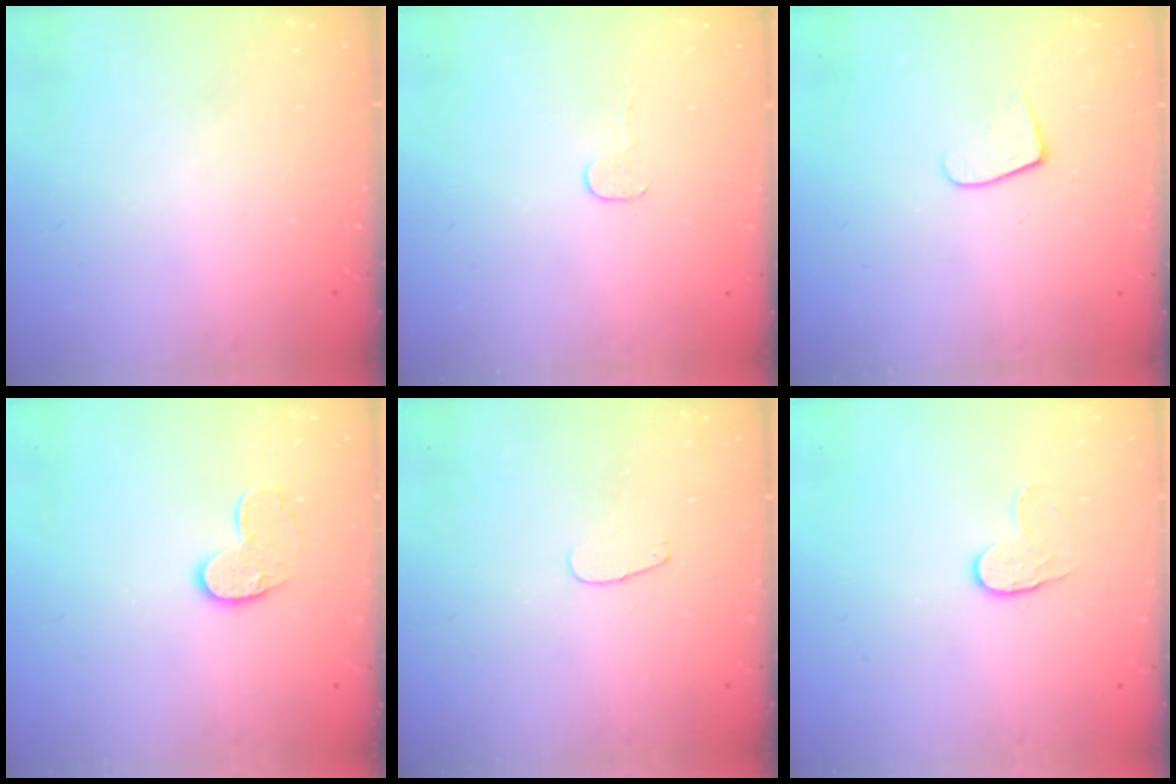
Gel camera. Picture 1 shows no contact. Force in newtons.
{"total": 2.7, "press": 2.7, "slide": 0.2}
{"total": 5.8, "press": 5.8, "slide": 0.7}
{"total": 9.1, "press": 9.0, "slide": 0.6}
{"total": 2.8, "press": 2.8, "slide": 0.2}
{"total": 4.3, "press": 4.3, "slide": 0.4}